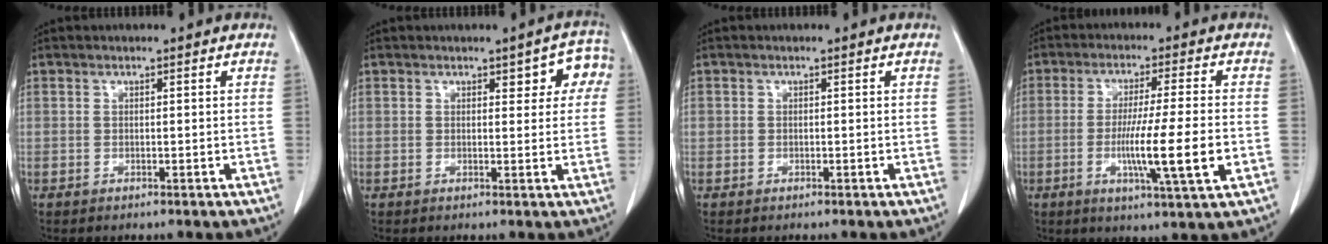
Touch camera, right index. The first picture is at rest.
{"total": 4.9, "force": [2.0, 2.2, 3.9], "torque": [-0.029, 0.015, 0.017]}
{"total": 0.0}
{"total": 10.9, "force": [-2.4, -0.6, 10.6], "torque": [-0.182, -0.021, -0.044]}